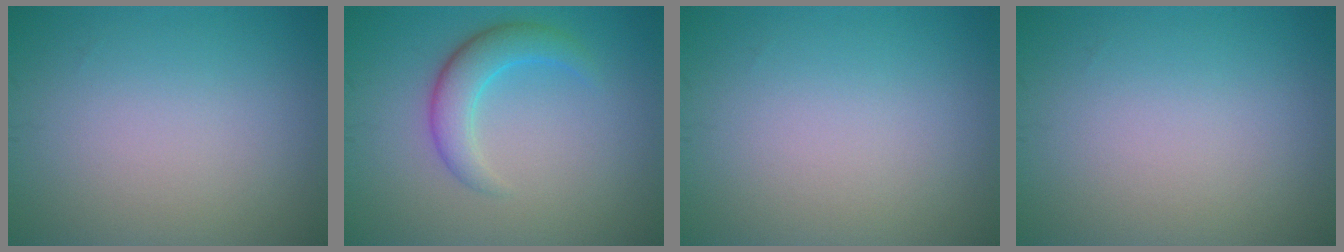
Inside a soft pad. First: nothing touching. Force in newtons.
{"total": 3.6, "press": 3.6, "slide": 0.2}
{"total": 0.0}
{"total": 0.0}